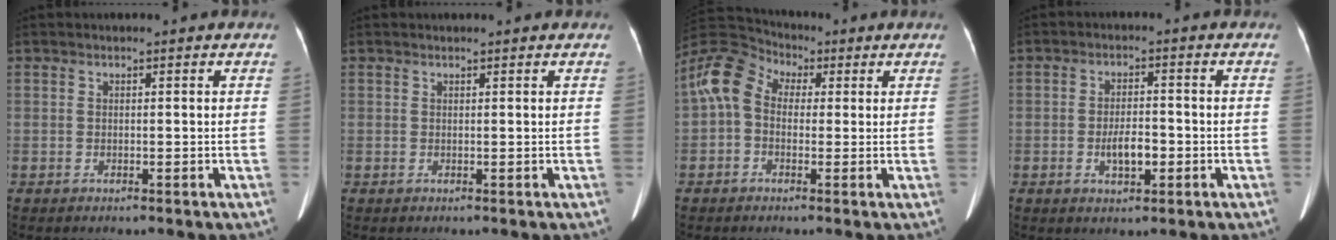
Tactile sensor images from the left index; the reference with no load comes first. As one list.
[{"total": 1.6, "force": [1.5, 0.0, 0.6], "torque": [-0.009, 0.007, 0.018]}, {"total": 8.4, "force": [1.2, 6.2, 5.4], "torque": [-0.122, 0.045, 0.020]}, {"total": 4.1, "force": [-1.8, 1.5, 3.4], "torque": [-0.059, -0.006, -0.024]}]